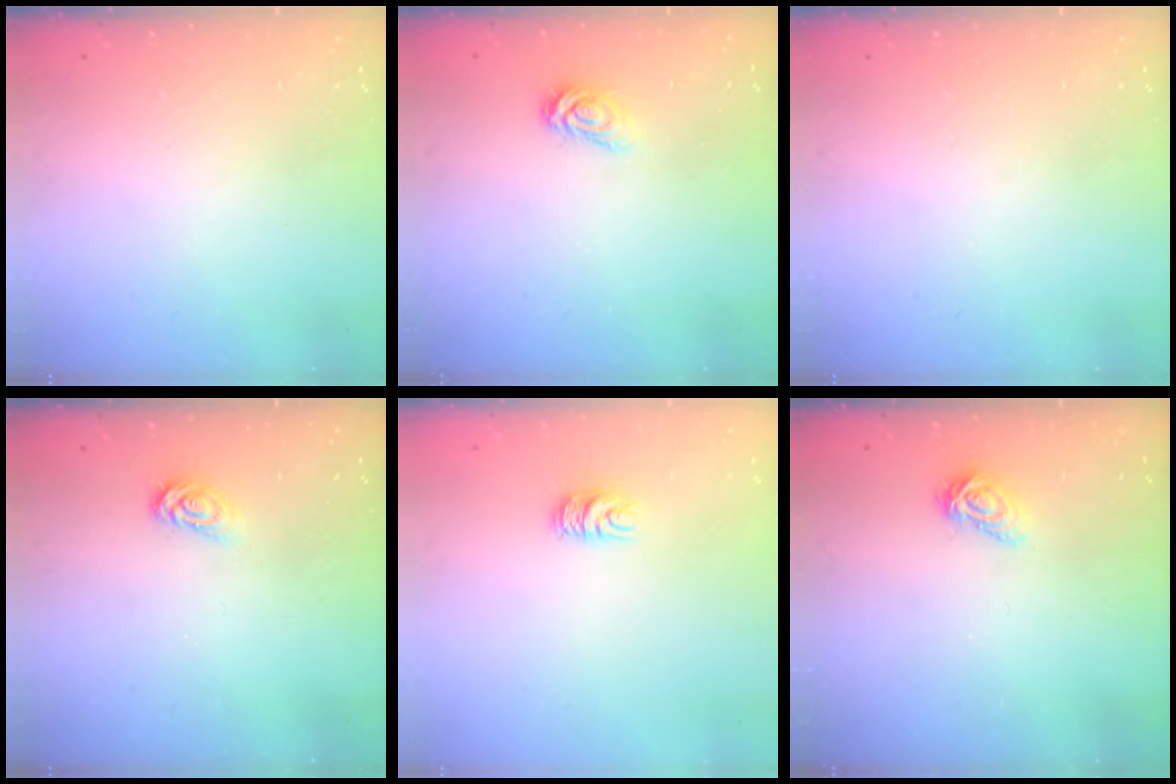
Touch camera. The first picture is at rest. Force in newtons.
{"total": 4.7, "press": 4.6, "slide": 0.6}
{"total": 0.0}
{"total": 3.0, "press": 2.9, "slide": 0.3}
{"total": 5.6, "press": 5.6, "slide": 0.4}
{"total": 5.7, "press": 5.7, "slide": 0.7}